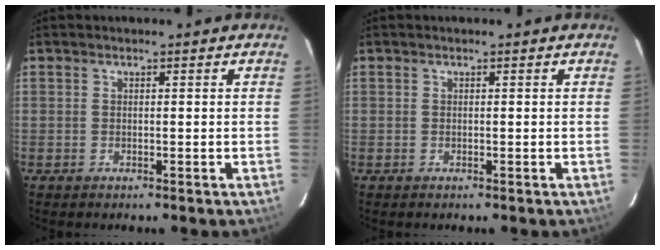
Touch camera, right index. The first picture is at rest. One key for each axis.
{"total": 0.0}